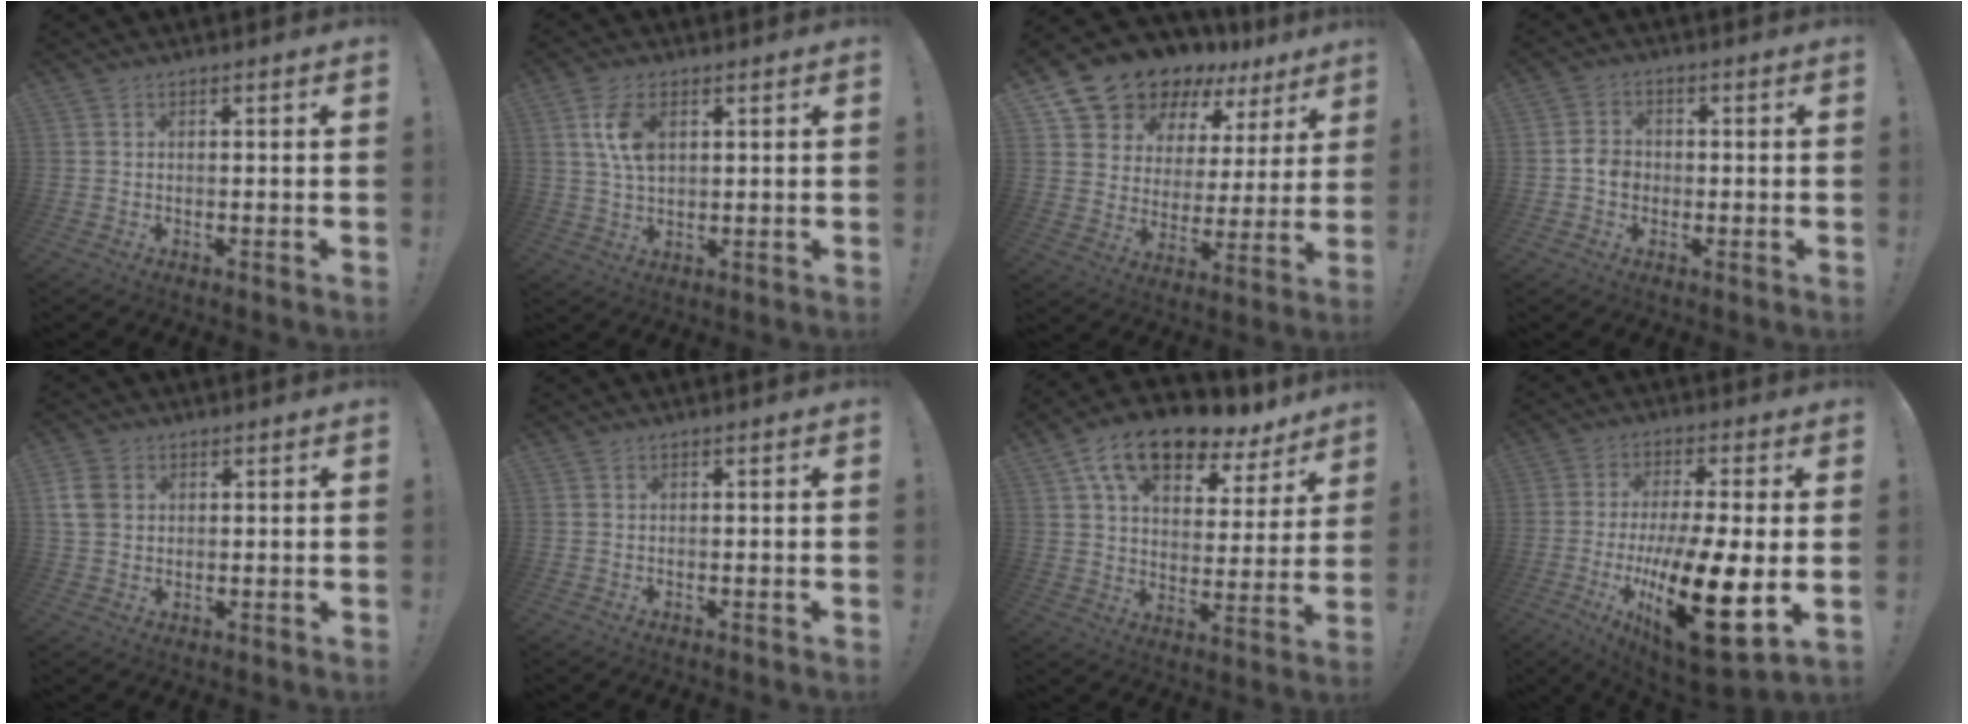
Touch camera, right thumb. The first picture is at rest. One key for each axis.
{"total": 8.2, "fx": 2.5, "fy": 4.7, "fz": 6.2, "tx": -0.123, "ty": -0.001, "tz": 0.045}
{"total": 13.5, "fx": 11.7, "fy": 6.4, "fz": 2.1, "tx": -0.047, "ty": -0.102, "tz": 0.218}
{"total": 4.9, "fx": -1.3, "fy": 4.1, "fz": 2.5, "tx": -0.028, "ty": 0.008, "tz": -0.023}
{"total": 7.2, "fx": 2.0, "fy": 5.5, "fz": 4.2, "tx": -0.085, "ty": 0.004, "tz": 0.043}
{"total": 0.0}
{"total": 15.2, "fx": 10.6, "fy": 7.5, "fz": 8.0, "tx": -0.127, "ty": -0.070, "tz": 0.187}
{"total": 20.9, "fx": -5.1, "fy": 6.8, "fz": 19.1, "tx": -0.330, "ty": 0.017, "tz": -0.075}